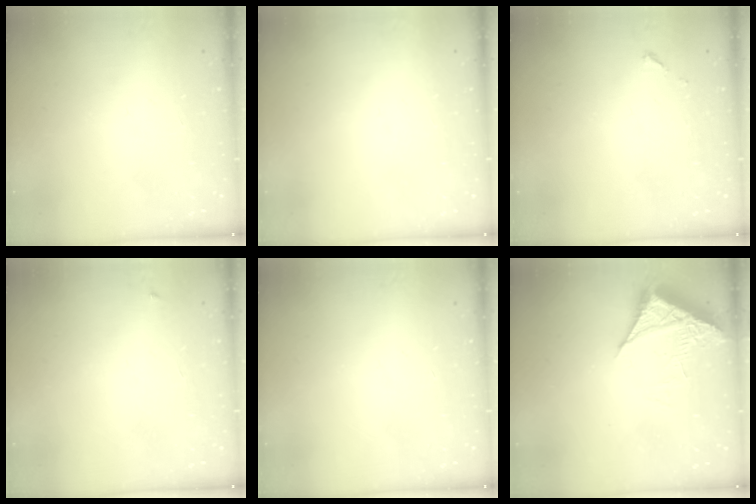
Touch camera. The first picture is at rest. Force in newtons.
{"total": 1.5, "press": 1.5, "slide": 0.1}
{"total": 2.6, "press": 2.6, "slide": 0.3}
{"total": 2.3, "press": 2.3, "slide": 0.3}
{"total": 0.0}
{"total": 6.6, "press": 6.6, "slide": 0.8}